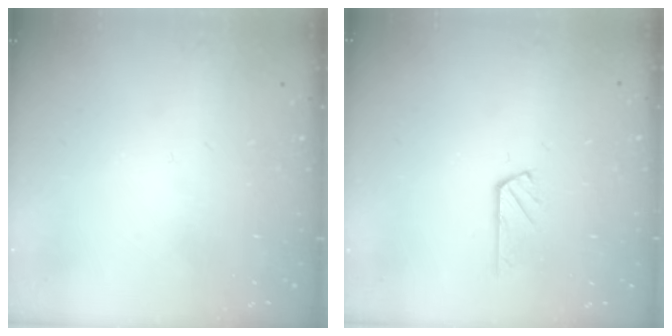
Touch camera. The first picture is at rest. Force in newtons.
{"total": 2.8, "press": 2.8, "slide": 0.1}